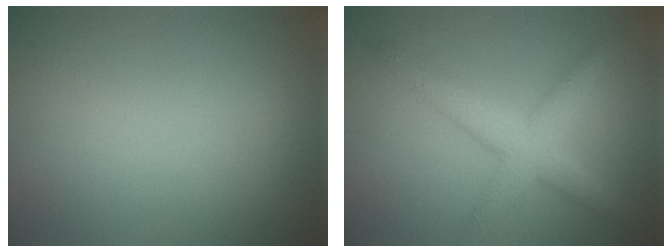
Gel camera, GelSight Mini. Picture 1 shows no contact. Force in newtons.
{"total": 4.1, "press": 4.1, "slide": 0.1}